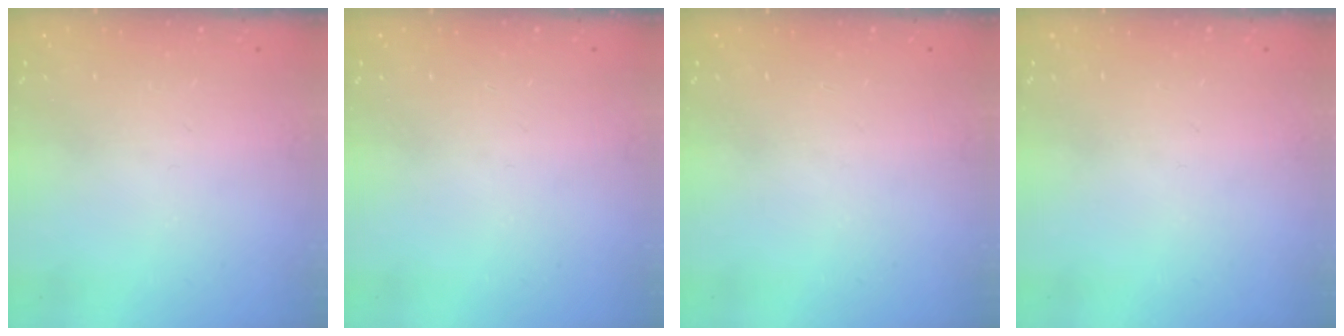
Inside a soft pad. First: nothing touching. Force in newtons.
{"total": 0.0}
{"total": 0.0}
{"total": 0.0}